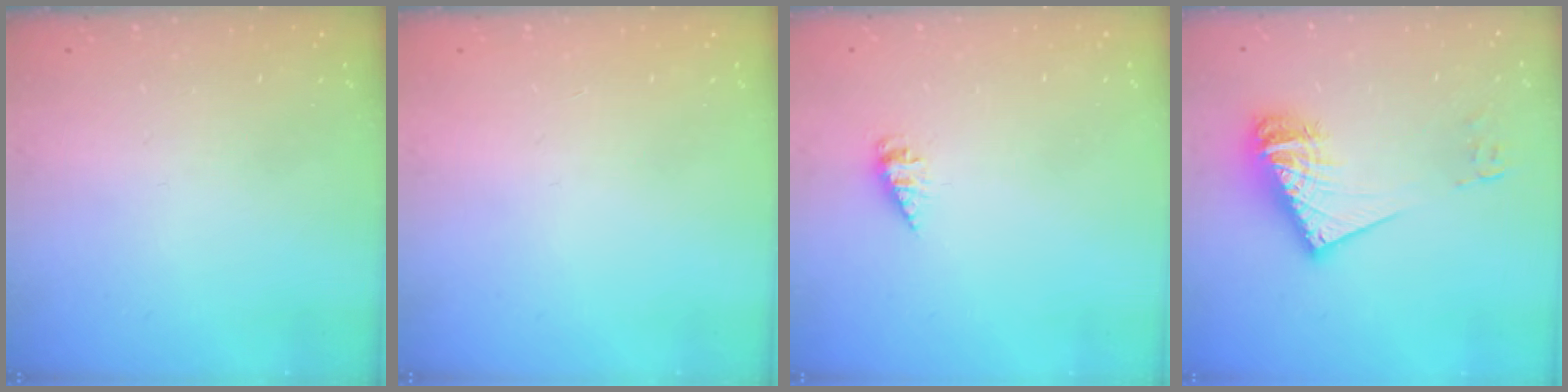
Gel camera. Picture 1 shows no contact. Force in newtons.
{"total": 0.0}
{"total": 2.1, "press": 2.1, "slide": 0.2}
{"total": 14.1, "press": 14.1, "slide": 1.2}